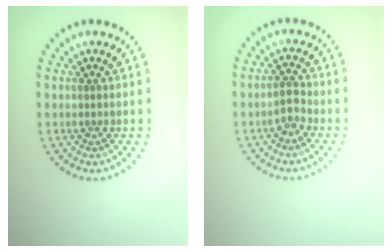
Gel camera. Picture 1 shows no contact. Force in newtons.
{"total": 1.7, "press": 1.6, "slide": 0.5}